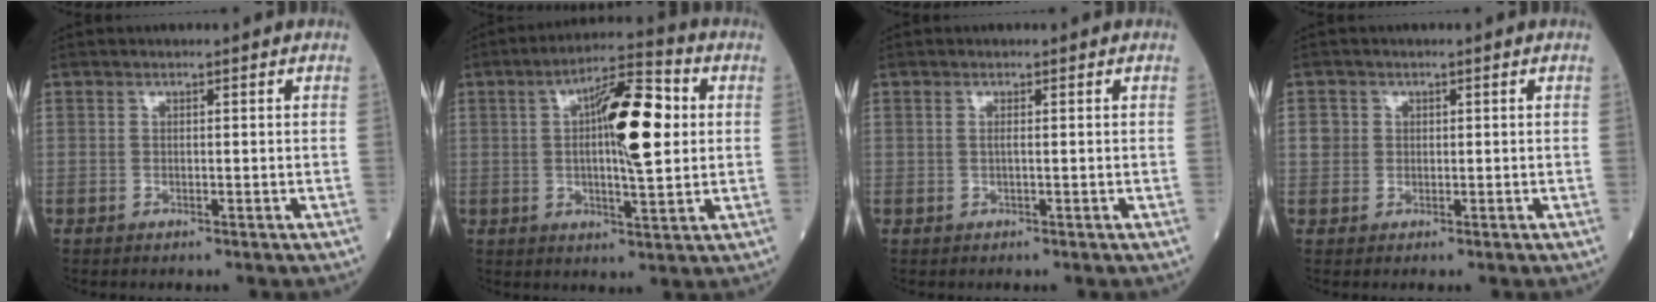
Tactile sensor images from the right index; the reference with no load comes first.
{"total": 12.4, "force": [2.0, 2.4, 12.0], "torque": [-0.194, 0.024, 0.027]}
{"total": 0.8, "force": [0.1, 0.0, 0.8], "torque": [-0.019, 0.000, -0.001]}
{"total": 1.8, "force": [0.2, 1.7, 0.4], "torque": [-0.002, 0.009, 0.003]}